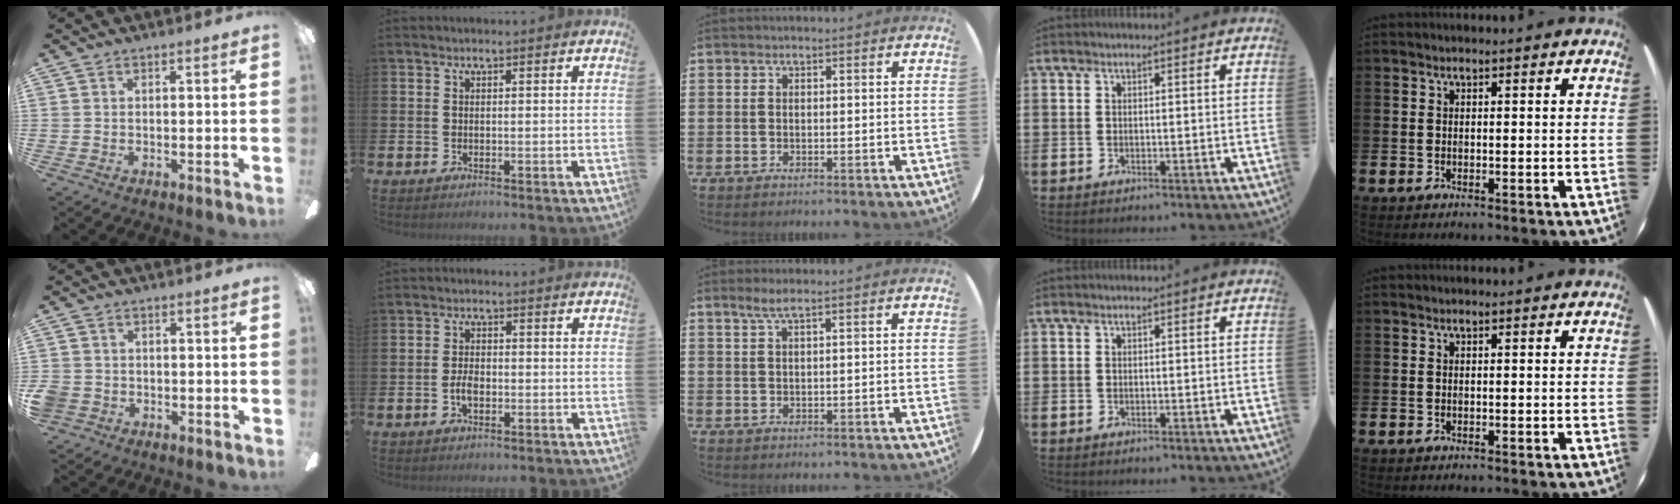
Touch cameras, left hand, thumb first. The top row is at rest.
{"thumb": {"total": 3.2, "force": [-1.3, 2.7, 0.9], "torque": [-0.020, 0.008, -0.026]}, "index": {"total": 2.5, "force": [-0.7, 1.3, 2.0], "torque": [-0.035, 0.002, -0.013]}, "middle": {"total": 1.9, "force": [1.2, 0.0, 1.5], "torque": [-0.032, 0.001, 0.020]}}